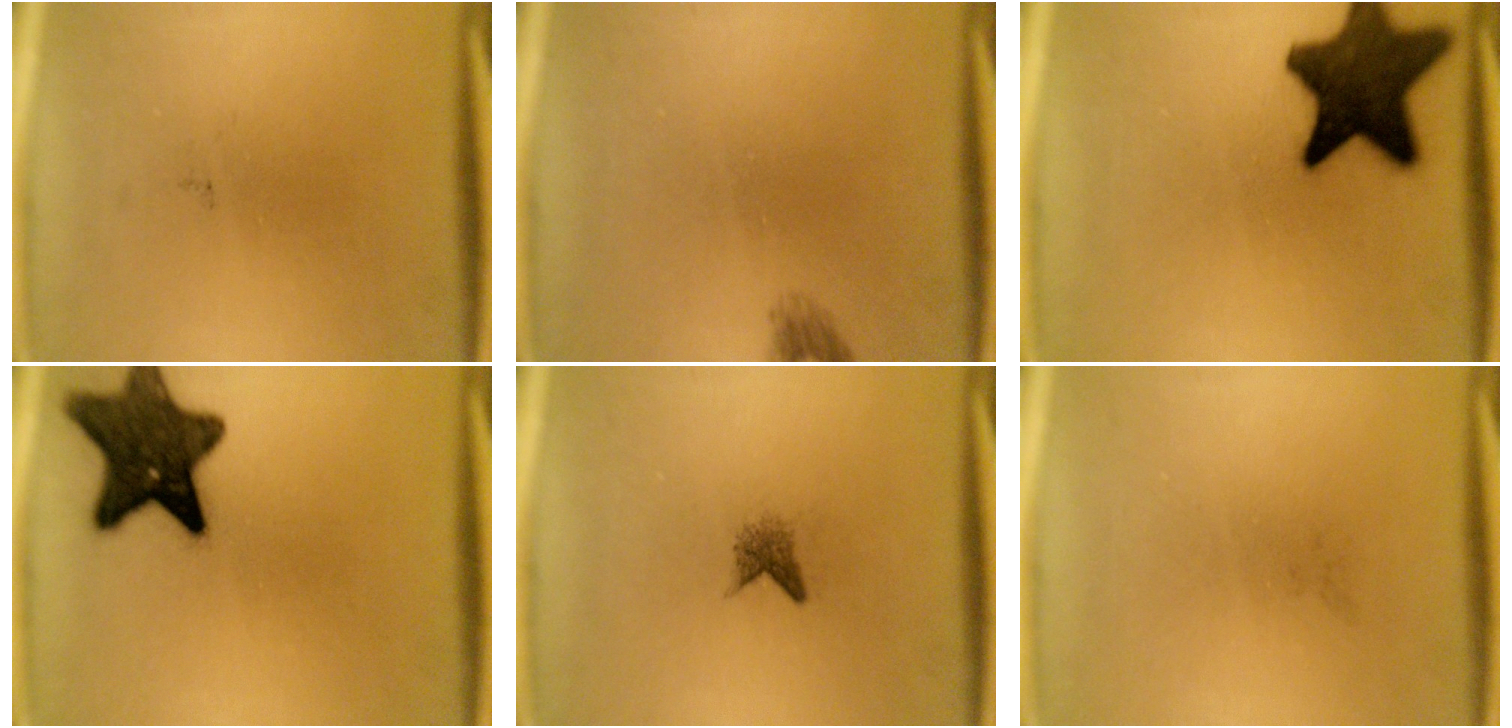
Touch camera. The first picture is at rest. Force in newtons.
{"total": 1.3}
{"total": 15.6}
{"total": 13.5}
{"total": 1.6}
{"total": 0.0}